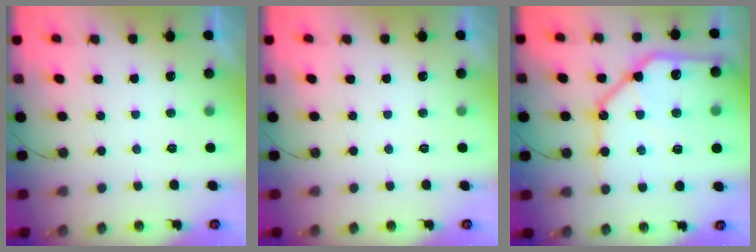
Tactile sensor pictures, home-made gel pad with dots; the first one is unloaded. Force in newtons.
{"total": 0.0}
{"total": 24.5, "press": 24.2, "slide": 3.3}